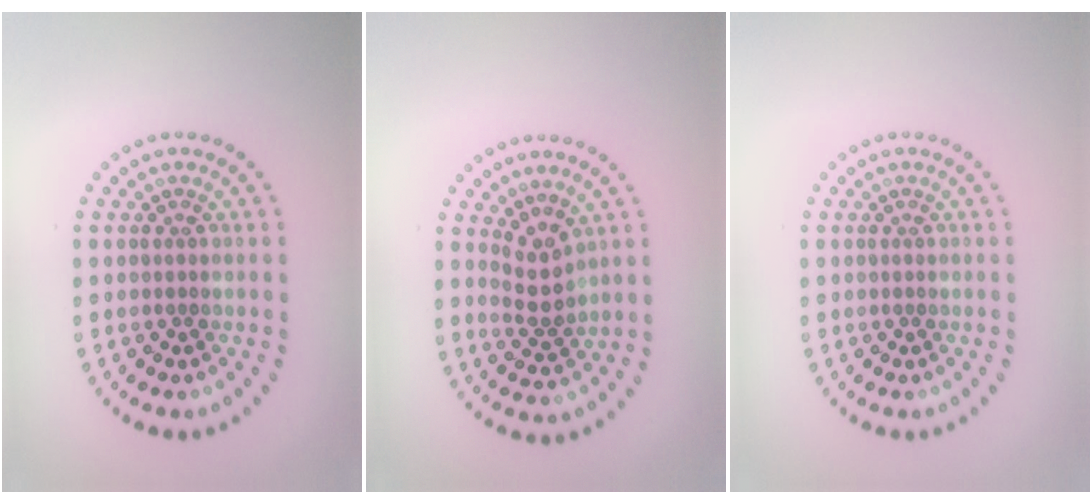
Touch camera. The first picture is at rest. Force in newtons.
{"total": 2.3, "press": 1.9, "slide": 1.3}
{"total": 0.0}